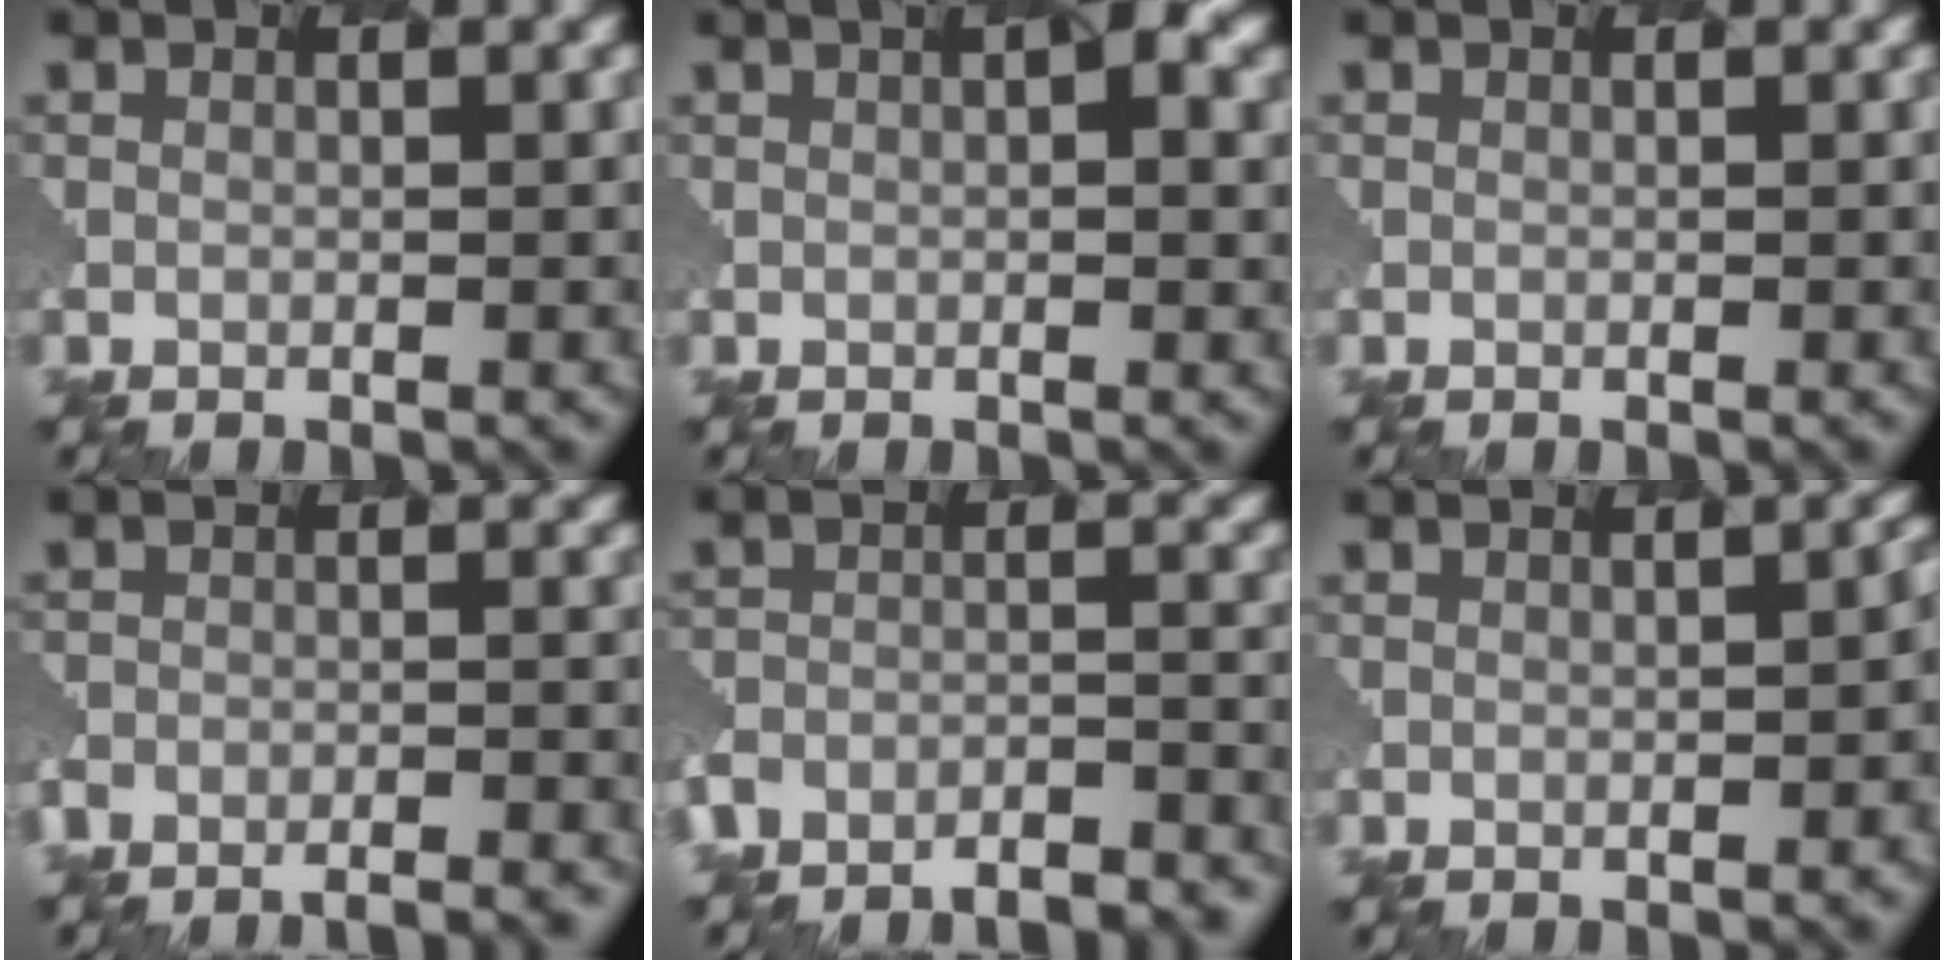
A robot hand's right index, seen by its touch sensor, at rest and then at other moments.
{"total": 2.7, "force": [0.9, 0.5, 2.5], "torque": [-0.037, 0.017, 0.010]}
{"total": 0.0}
{"total": 8.0, "force": [-7.8, 1.7, 1.1], "torque": [-0.004, 0.008, -0.091]}
{"total": 13.1, "force": [-12.6, 3.5, 1.2], "torque": [-0.009, 0.010, -0.150]}
{"total": 3.2, "force": [-0.9, 1.3, 2.8], "torque": [-0.035, -0.004, 0.000]}